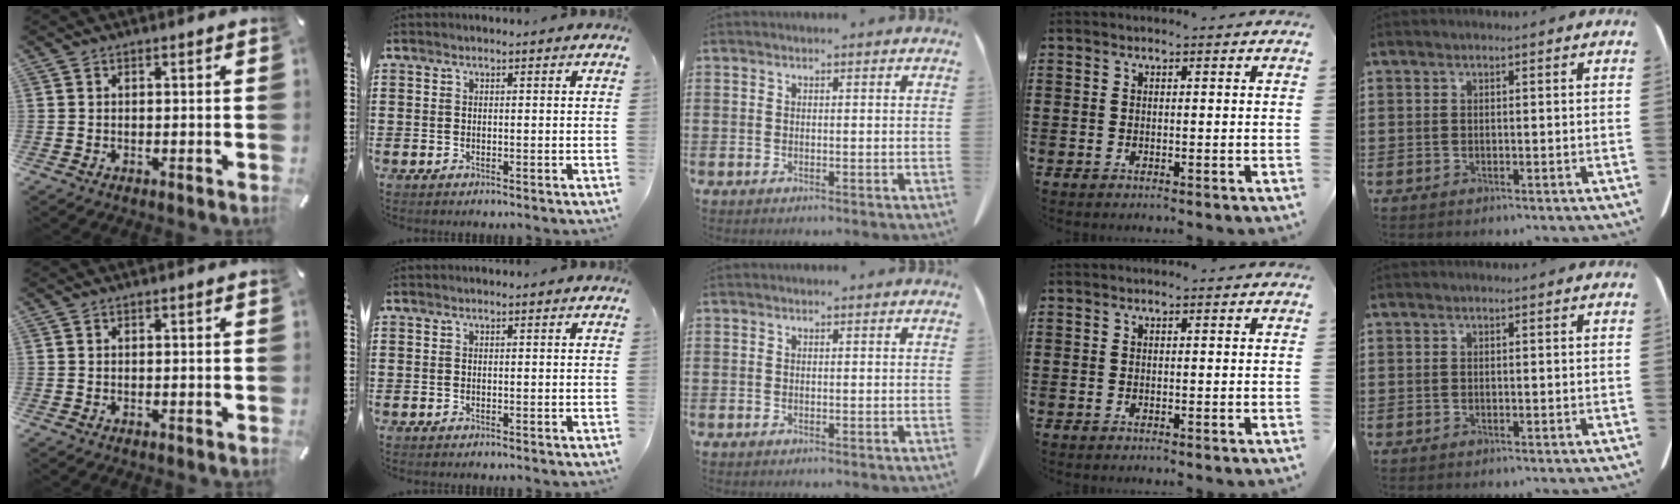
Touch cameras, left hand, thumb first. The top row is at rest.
{}